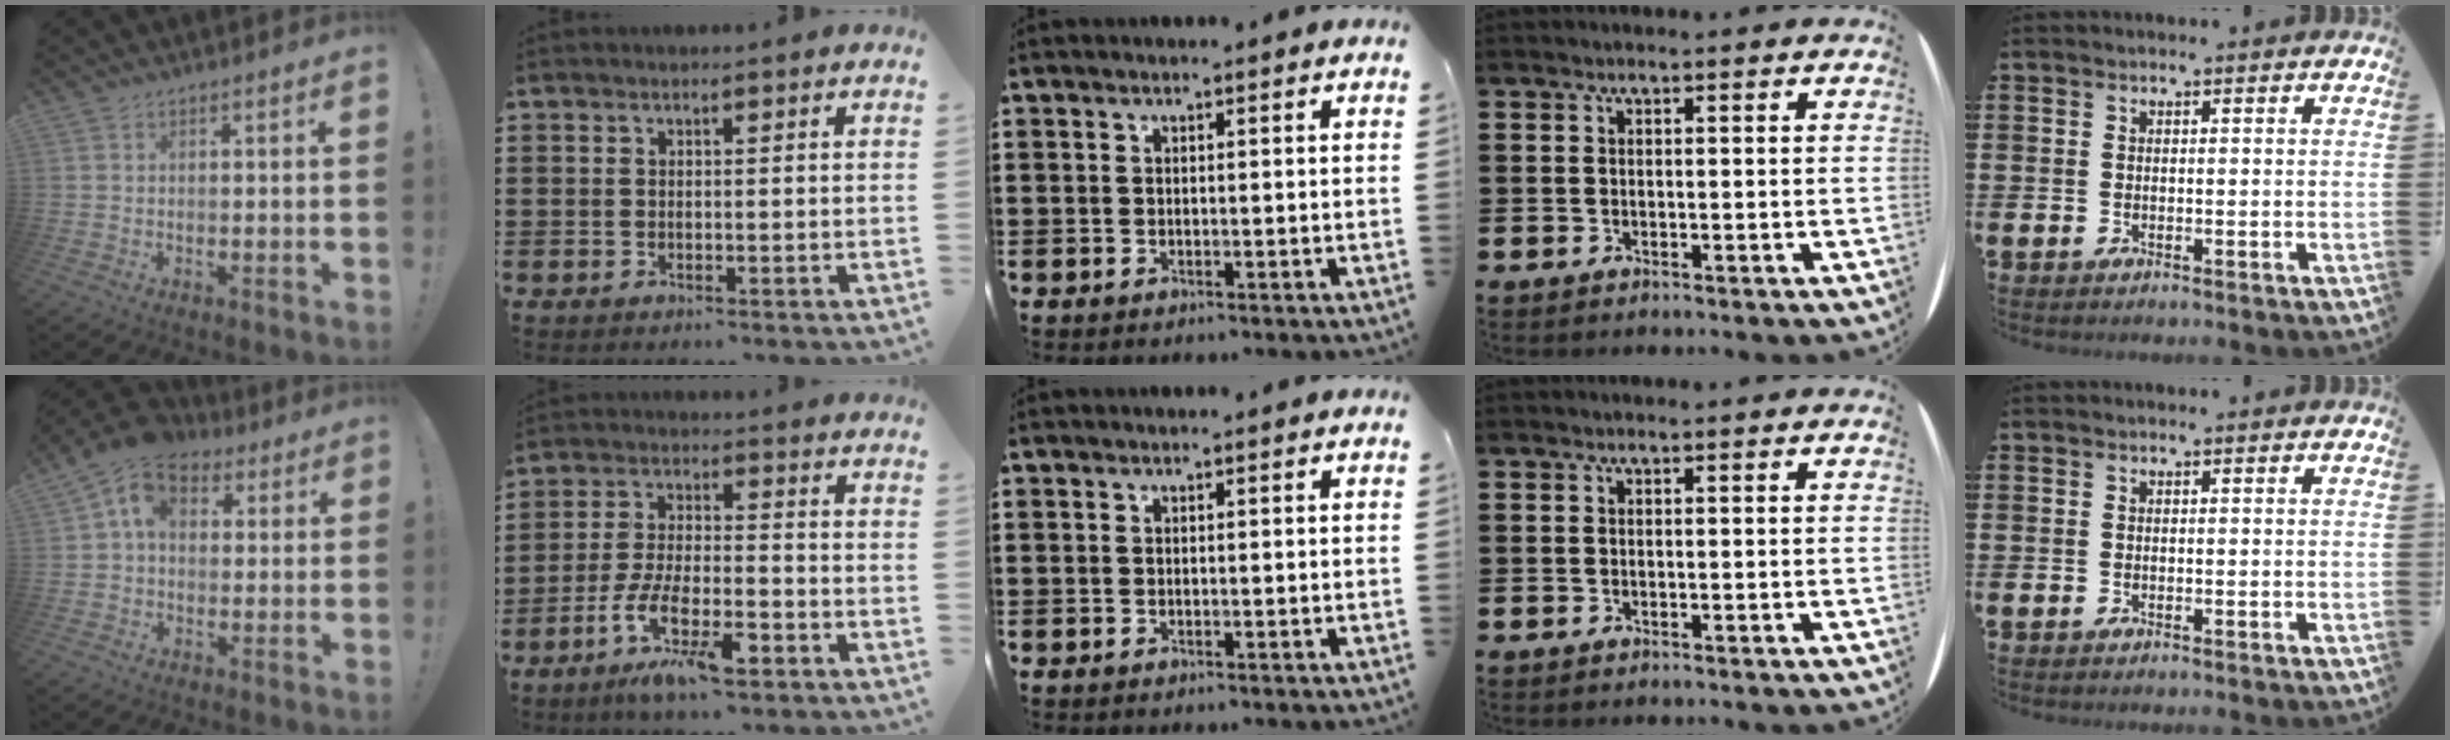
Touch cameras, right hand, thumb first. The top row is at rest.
{"thumb": {"total": 10.2, "force": [3.8, 7.4, 5.9], "torque": [-0.105, -0.002, 0.074]}, "index": {"total": 10.9, "force": [-6.2, 3.1, 8.4], "torque": [-0.177, -0.001, -0.117]}}